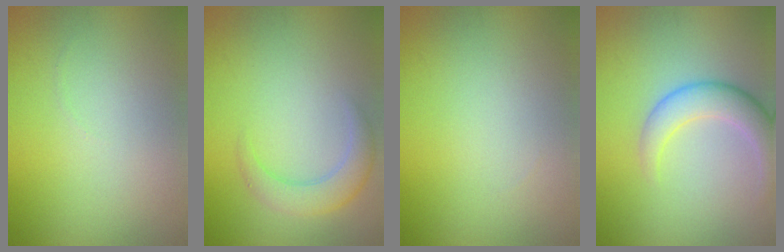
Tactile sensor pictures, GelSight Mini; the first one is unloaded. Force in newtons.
{"total": 2.9, "press": 2.9, "slide": 0.2}
{"total": 0.0}
{"total": 3.6, "press": 3.6, "slide": 0.3}